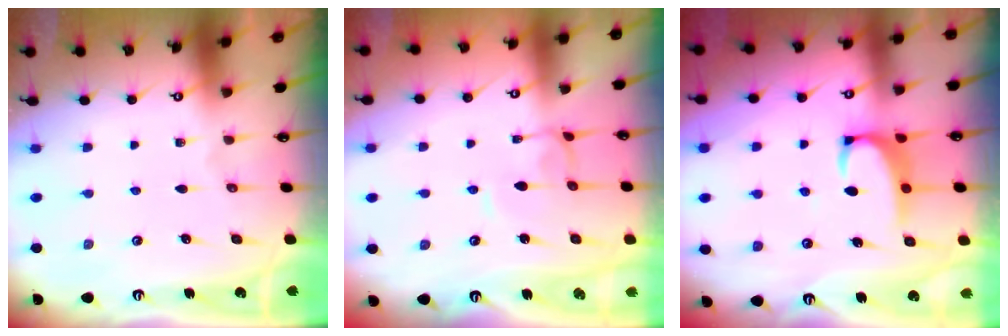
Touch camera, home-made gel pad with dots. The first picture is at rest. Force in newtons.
{"total": 1.4, "press": 1.3, "slide": 0.4}
{"total": 3.0, "press": 2.8, "slide": 1.0}